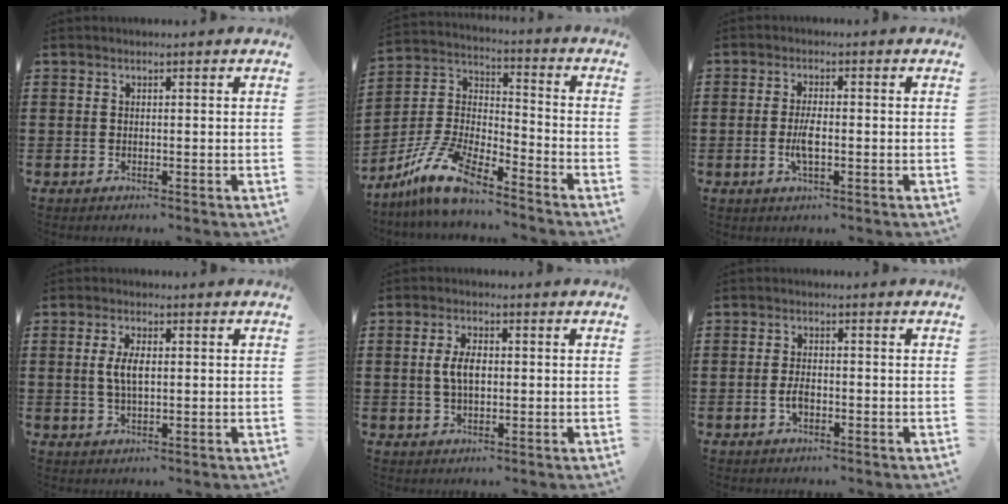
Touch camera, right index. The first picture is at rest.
{"total": 10.8, "force": [-8.9, 2.2, 5.7], "torque": [-0.146, 0.008, -0.183]}
{"total": 3.5, "force": [-0.8, 1.1, 3.3], "torque": [-0.072, -0.002, -0.019]}
{"total": 4.2, "force": [0.3, 1.8, 3.8], "torque": [-0.083, 0.004, 0.001]}
{"total": 4.3, "force": [0.2, 2.2, 3.7], "torque": [-0.081, 0.006, -0.001]}
{"total": 2.4, "force": [-0.8, 1.1, 2.0], "torque": [-0.043, 0.001, -0.016]}